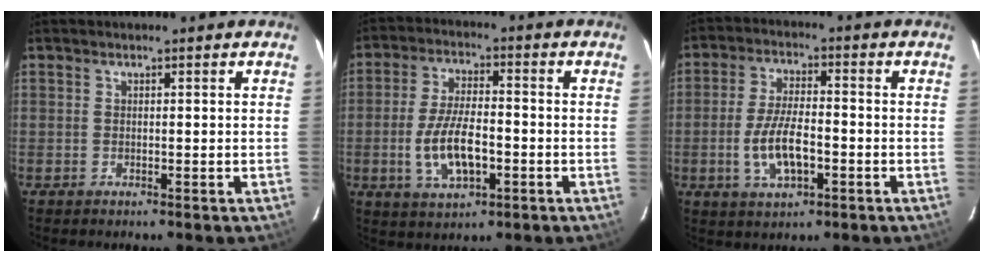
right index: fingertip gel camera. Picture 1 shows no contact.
{"total": 10.5, "force": [-2.9, 4.6, 9.0], "torque": [-0.182, -0.005, -0.045]}
{"total": 9.2, "force": [-2.8, 3.8, 7.9], "torque": [-0.161, -0.004, -0.046]}